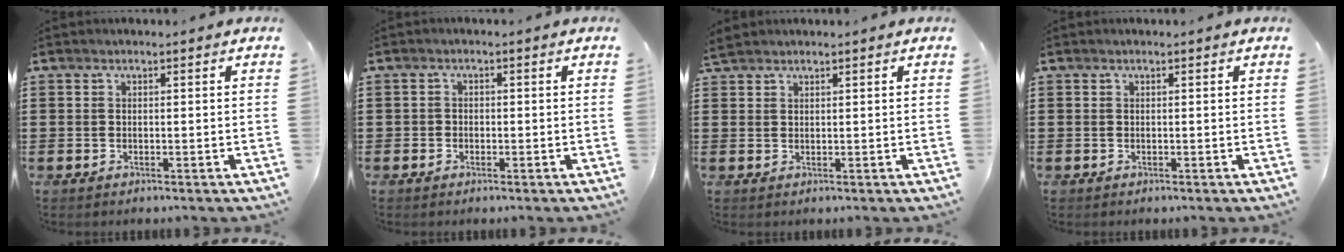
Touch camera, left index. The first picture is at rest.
{"total": 1.0, "force": [-0.6, 0.8, 0.2], "torque": [-0.007, 0.002, -0.013]}
{"total": 1.6, "force": [1.5, 0.5, 0.3], "torque": [-0.010, 0.002, 0.029]}
{"total": 0.0}